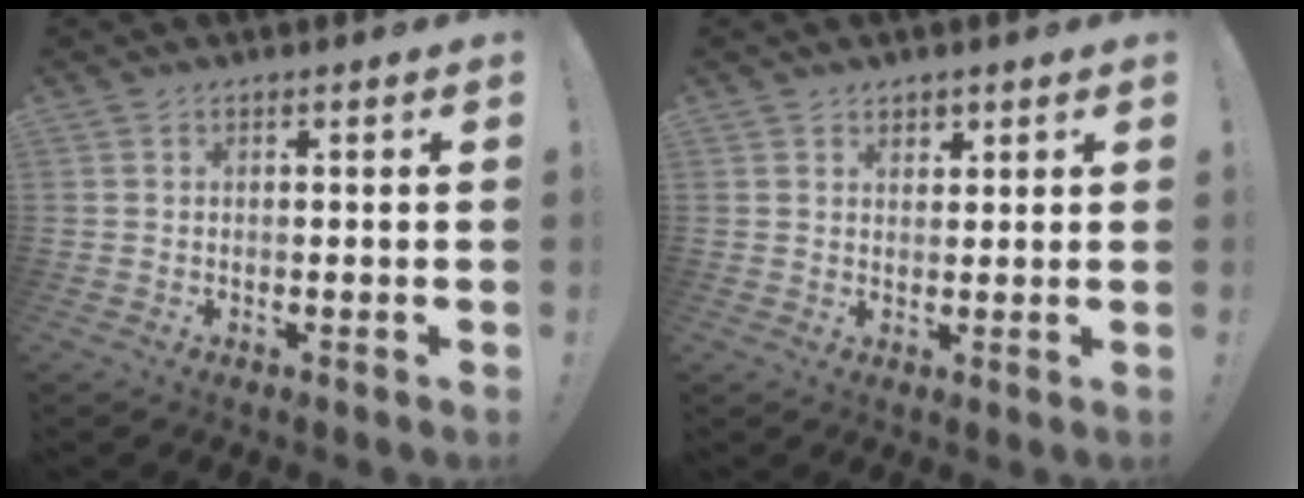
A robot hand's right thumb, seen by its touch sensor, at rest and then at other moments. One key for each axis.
{"total": 2.2, "fx": 1.4, "fy": 1.7, "fz": 0.3, "tx": 0.008, "ty": -0.009, "tz": 0.025}